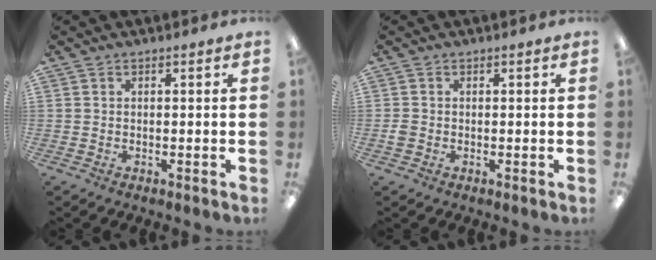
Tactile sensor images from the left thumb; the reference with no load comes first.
{"total": 1.4, "force": [-0.4, 1.2, 0.7], "torque": [-0.011, 0.003, -0.007]}